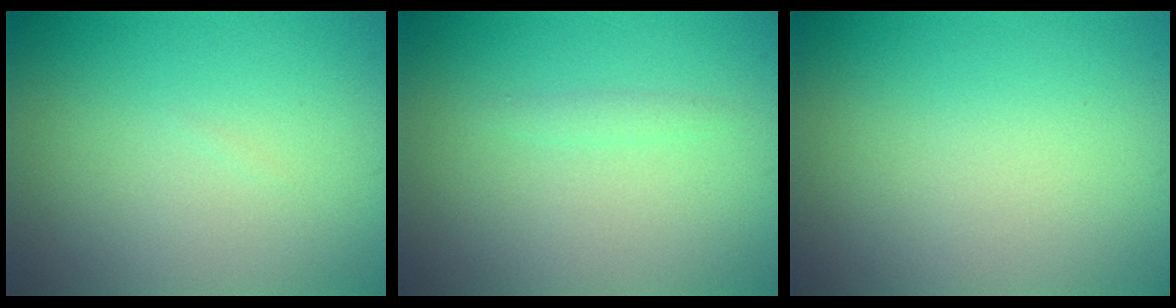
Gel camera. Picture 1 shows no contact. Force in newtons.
{"total": 0.7, "press": 0.7, "slide": 0.1}
{"total": 0.0}